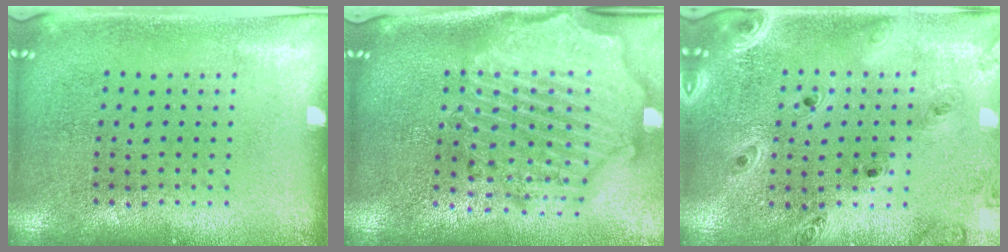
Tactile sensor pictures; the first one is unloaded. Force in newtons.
{"total": 3.2, "press": 2.7, "slide": 1.7}
{"total": 1.3, "press": 1.3, "slide": 0.2}